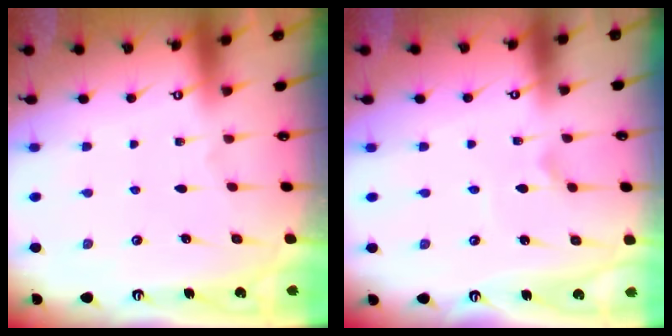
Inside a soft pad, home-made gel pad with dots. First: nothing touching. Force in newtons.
{"total": 1.7, "press": 1.6, "slide": 0.1}